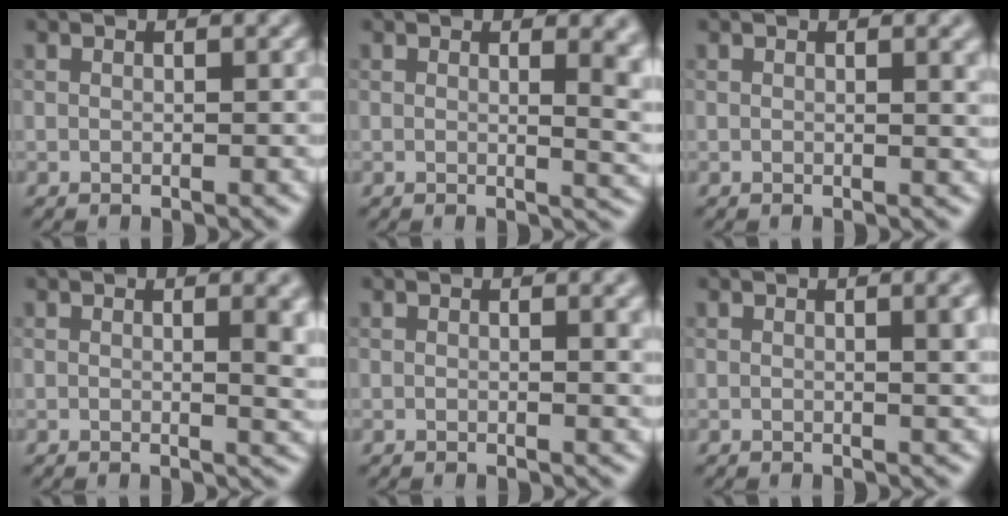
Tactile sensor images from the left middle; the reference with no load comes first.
{"total": 5.1, "force": [1.5, 2.4, 4.3], "torque": [-0.022, -0.005, 0.024]}
{"total": 1.9, "force": [0.7, 0.6, 1.7], "torque": [-0.012, 0.003, 0.006]}
{"total": 3.7, "force": [0.7, 1.2, 3.5], "torque": [-0.033, 0.002, 0.008]}
{"total": 2.0, "force": [0.6, 0.6, 1.8], "torque": [-0.014, 0.003, 0.005]}
{"total": 3.7, "force": [1.0, 1.2, 3.4], "torque": [-0.032, 0.008, 0.010]}